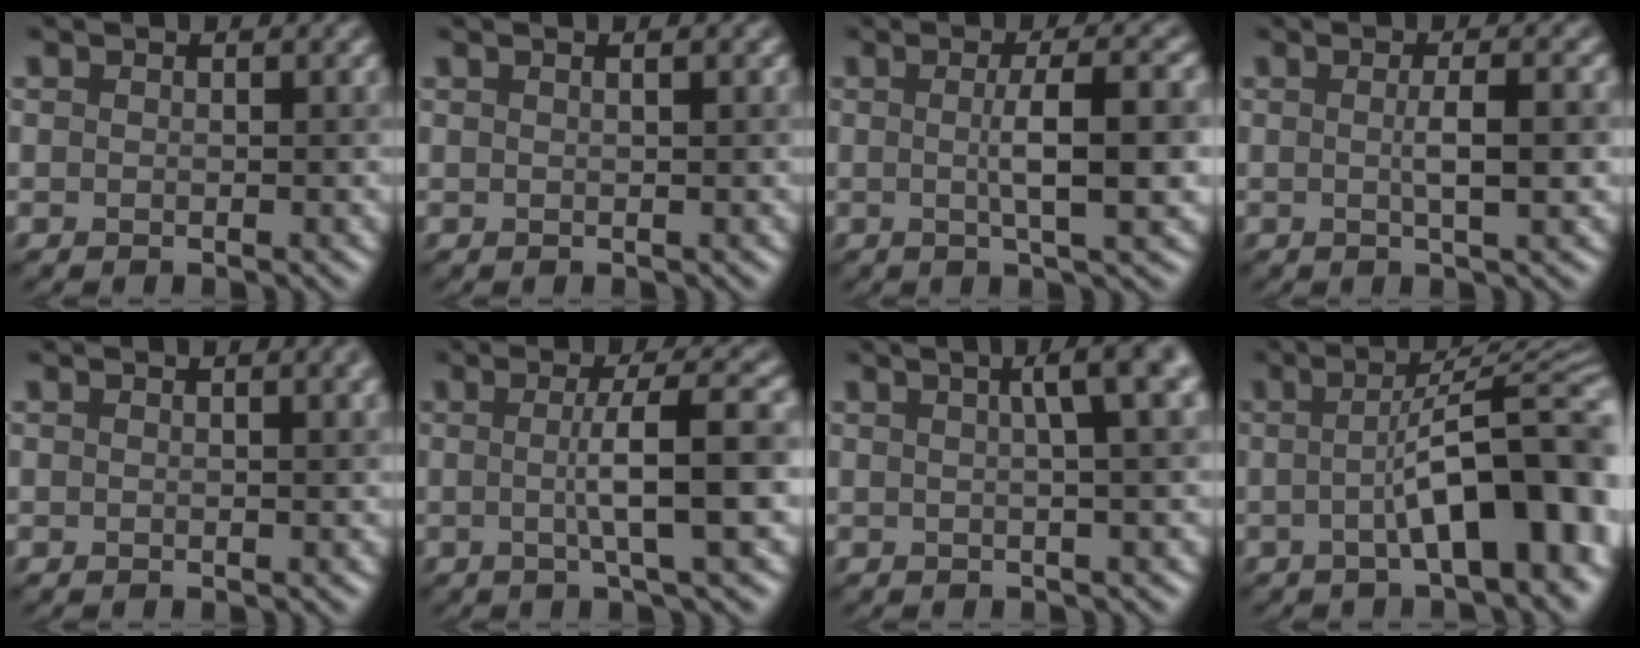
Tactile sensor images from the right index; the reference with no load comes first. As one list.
[{"total": 2.2, "force": [1.0, 1.1, 1.7], "torque": [0.002, 0.009, -0.014]}, {"total": 6.1, "force": [-0.1, 1.3, 5.9], "torque": [-0.083, 0.009, -0.001]}, {"total": 3.6, "force": [-0.2, 0.8, 3.5], "torque": [-0.049, 0.006, -0.004]}, {"total": 3.0, "force": [1.5, 1.2, 2.4], "torque": [-0.009, 0.009, 0.011]}, {"total": 6.1, "force": [-0.2, 0.9, 6.0], "torque": [-0.090, 0.009, -0.004]}, {"total": 5.9, "force": [1.7, 1.6, 5.4], "torque": [-0.038, 0.027, 0.012]}, {"total": 10.9, "force": [-1.2, 2.8, 10.4], "torque": [-0.121, 0.016, -0.018]}]